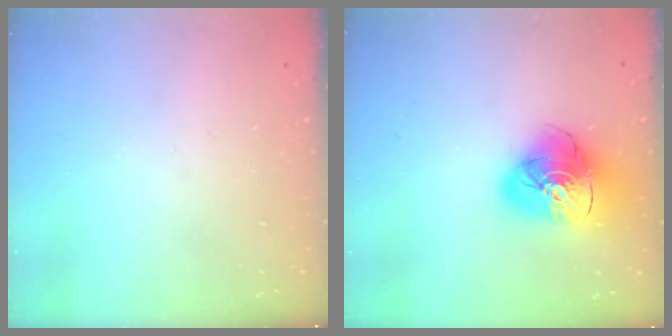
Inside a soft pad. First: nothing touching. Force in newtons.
{"total": 17.8, "press": 17.7, "slide": 1.9}